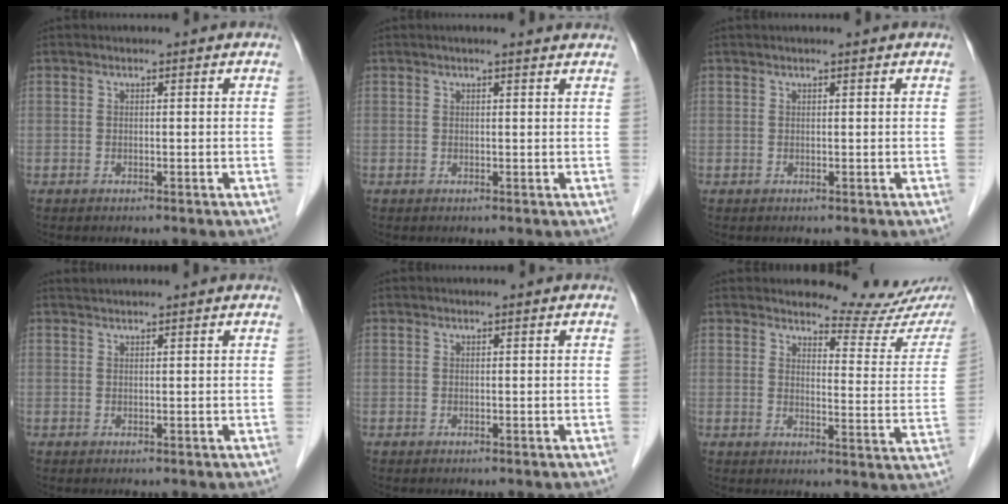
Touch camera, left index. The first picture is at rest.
{"total": 3.8, "force": [3.5, 0.3, 1.7], "torque": [-0.023, 0.016, 0.031]}
{"total": 1.3, "force": [1.1, -0.2, 0.7], "torque": [-0.010, 0.014, 0.021]}
{"total": 2.9, "force": [2.8, -0.3, 0.9], "torque": [-0.011, 0.028, 0.046]}
{"total": 0.0}
{"total": 11.6, "force": [11.2, 0.7, 2.8], "torque": [-0.024, -0.067, 0.119]}